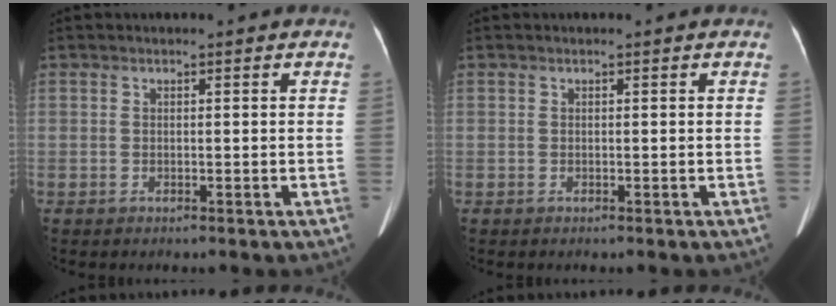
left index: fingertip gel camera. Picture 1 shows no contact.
{"total": 0.0}